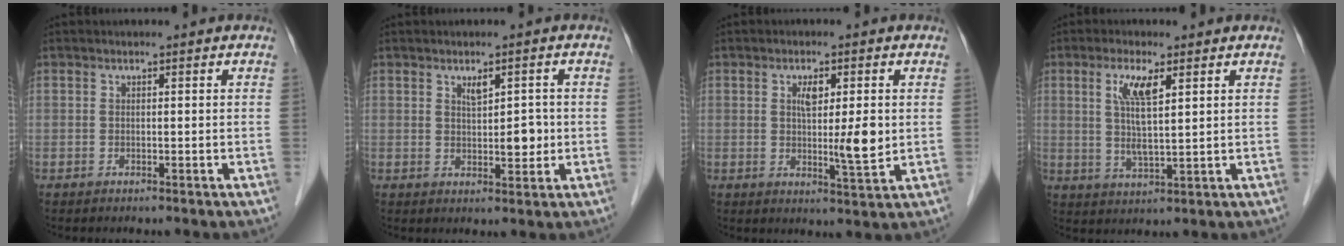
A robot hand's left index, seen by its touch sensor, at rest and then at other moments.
{"total": 3.8, "force": [0.5, 1.7, 3.3], "torque": [-0.051, 0.000, 0.014]}
{"total": 6.3, "force": [0.6, 1.3, 6.2], "torque": [-0.095, -0.006, 0.011]}
{"total": 6.1, "force": [2.3, 0.8, 5.6], "torque": [-0.114, 0.000, 0.046]}